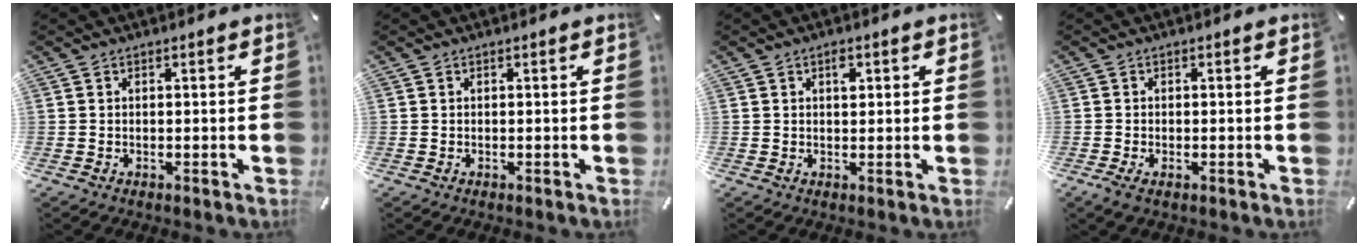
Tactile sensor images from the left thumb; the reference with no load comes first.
{"total": 0.0}
{"total": 2.3, "force": [0.8, 1.4, 1.6], "torque": [-0.018, -0.003, 0.011]}
{"total": 1.4, "force": [-0.5, 0.8, 1.0], "torque": [-0.019, 0.000, -0.008]}